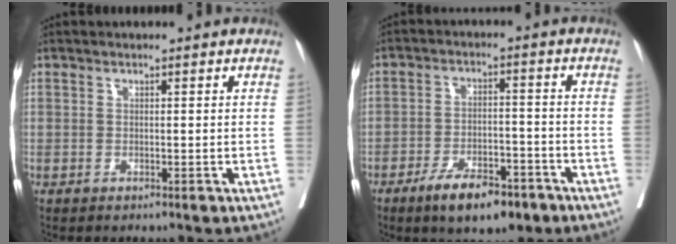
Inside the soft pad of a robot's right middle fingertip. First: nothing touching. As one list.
[{"total": 9.1, "force": [-6.0, 3.3, 5.9], "torque": [-0.096, -0.003, -0.096]}]